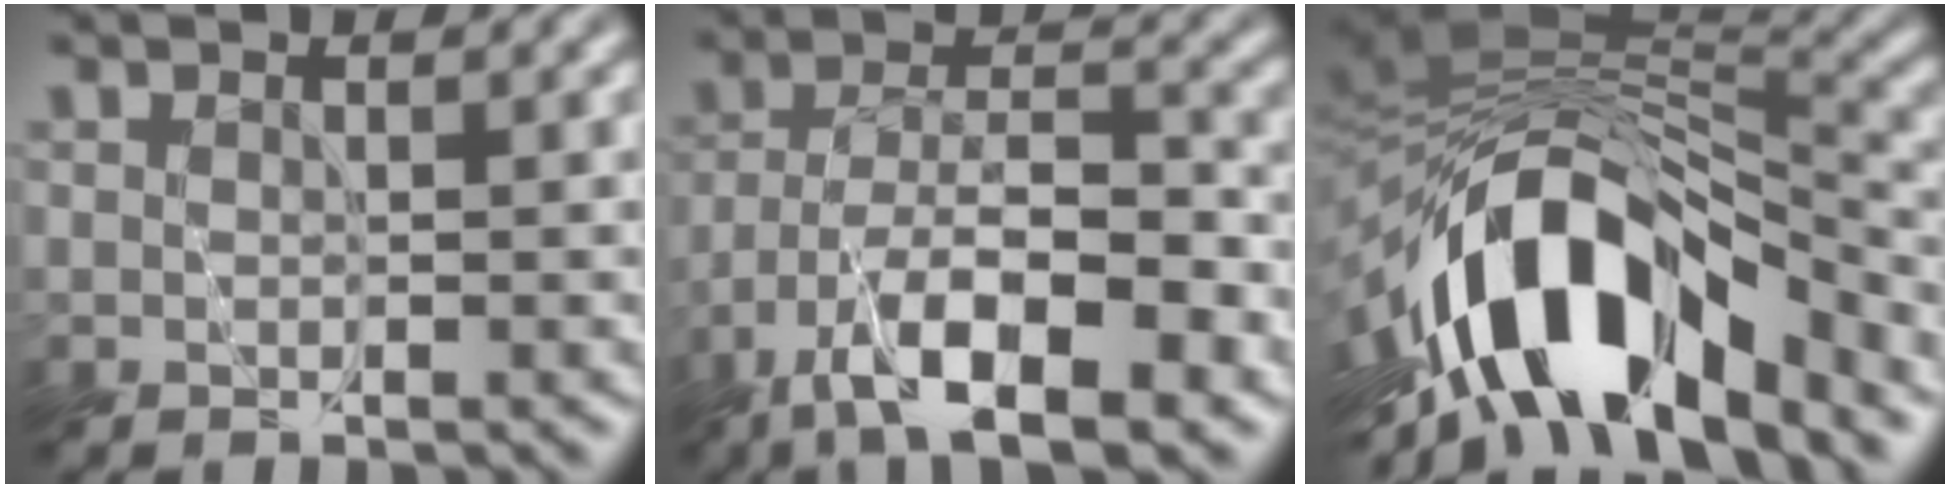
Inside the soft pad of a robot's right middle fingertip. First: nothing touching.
{"total": 10.6, "force": [-6.7, 3.5, 7.5], "torque": [-0.122, 0.007, -0.122]}
{"total": 11.6, "force": [-7.0, 4.8, 8.0], "torque": [-0.118, 0.006, -0.126]}